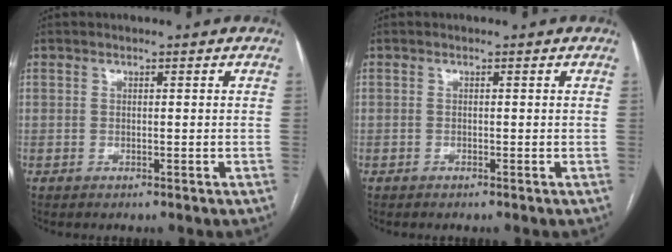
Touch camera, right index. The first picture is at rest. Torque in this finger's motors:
{"motor_torque": [-0.02, -0.02, -0.01, -0.03]}